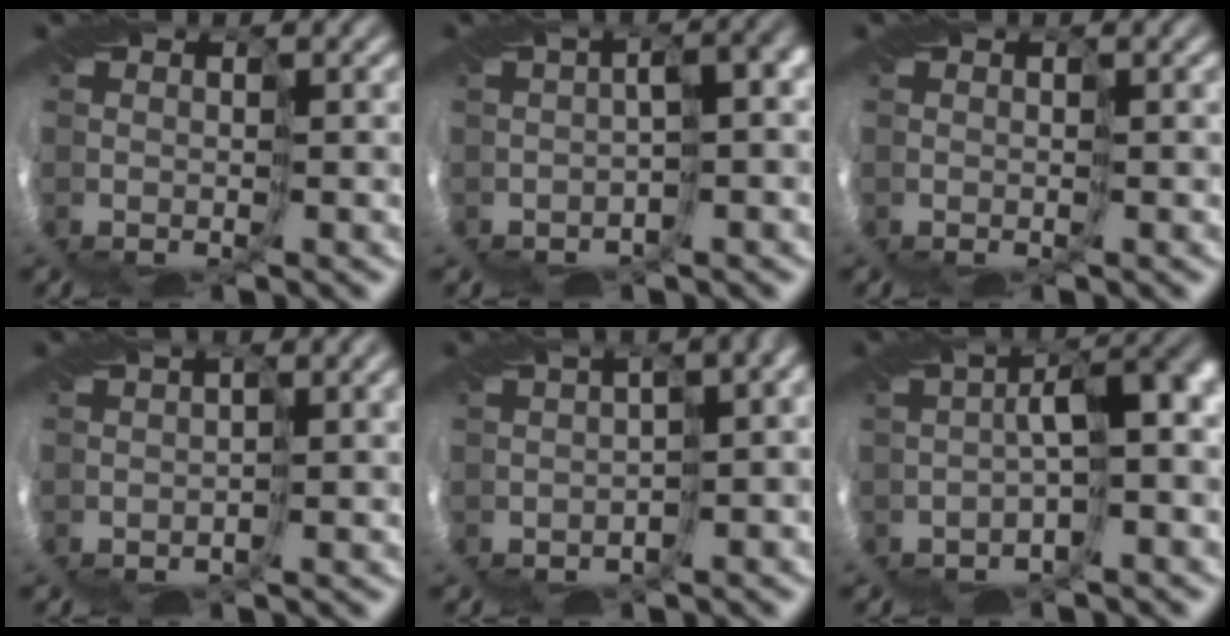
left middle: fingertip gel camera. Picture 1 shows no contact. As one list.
[{"total": 4.6, "force": [-1.6, 1.5, 4.0], "torque": [-0.047, 0.009, -0.017]}, {"total": 0.0}, {"total": 3.6, "force": [1.2, 1.7, 2.9], "torque": [-0.045, 0.015, 0.019]}, {"total": 10.2, "force": [-1.0, 4.7, 9.0], "torque": [-0.120, 0.029, 0.006]}, {"total": 4.6, "force": [-0.9, 0.7, 4.4], "torque": [-0.067, 0.018, -0.016]}]